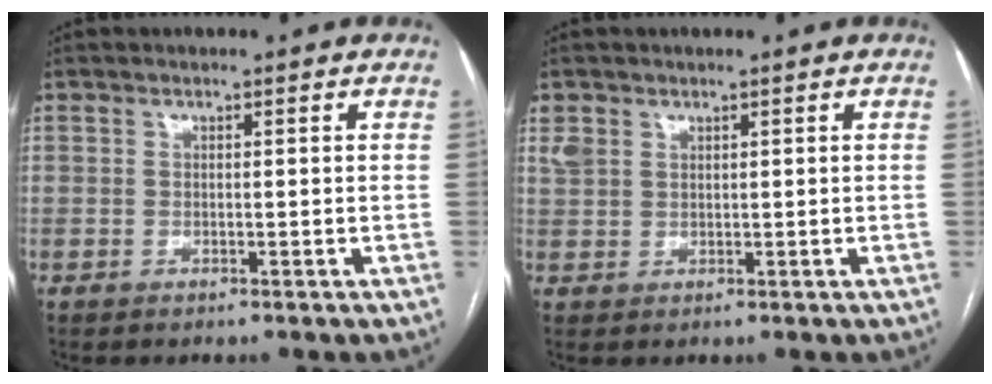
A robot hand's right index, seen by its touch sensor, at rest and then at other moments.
{"total": 2.2, "force": [1.4, 1.6, 0.6], "torque": [-0.018, 0.012, 0.033]}